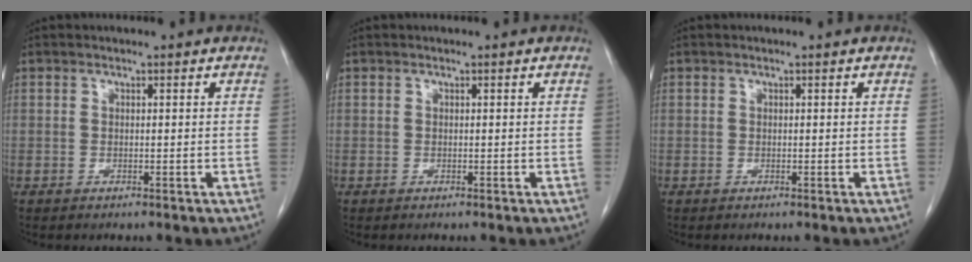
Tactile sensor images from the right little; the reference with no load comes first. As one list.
[{"total": 0.0}, {"total": 0.0}]